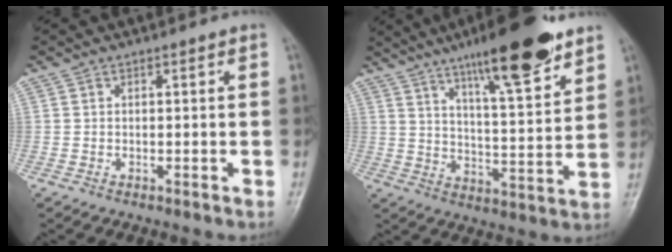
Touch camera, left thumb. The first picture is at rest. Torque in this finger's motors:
{"motor_torque": [1.15, -0.07, 1.37, -1.40, 0.30]}